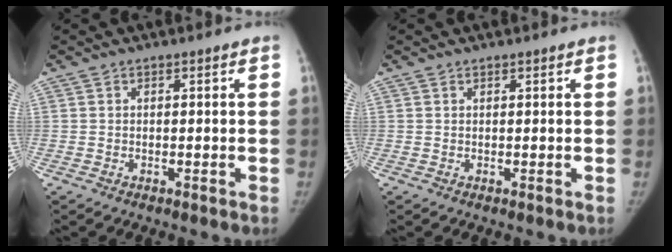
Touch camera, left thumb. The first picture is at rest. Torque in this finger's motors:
{"motor_torque": [0.00, 0.10, -0.33, 0.14, 0.01]}